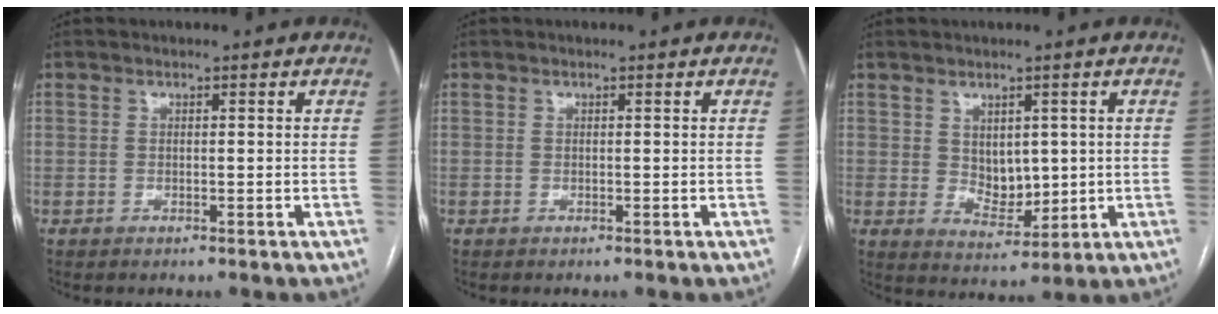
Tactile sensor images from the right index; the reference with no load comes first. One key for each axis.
{"total": 0.0}
{"total": 5.4, "fx": 0.9, "fy": 3.5, "fz": 4.0, "tx": -0.063, "ty": -0.003, "tz": 0.032}